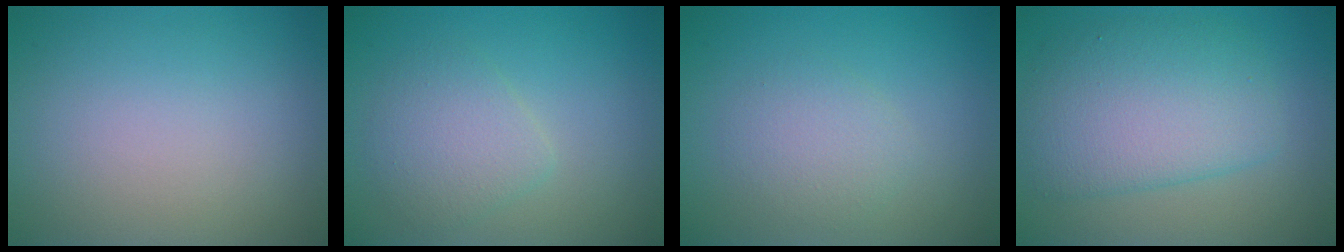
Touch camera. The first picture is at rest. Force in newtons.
{"total": 2.9, "press": 2.9, "slide": 0.0}
{"total": 2.3, "press": 2.3, "slide": 0.1}
{"total": 6.3, "press": 6.3, "slide": 0.2}